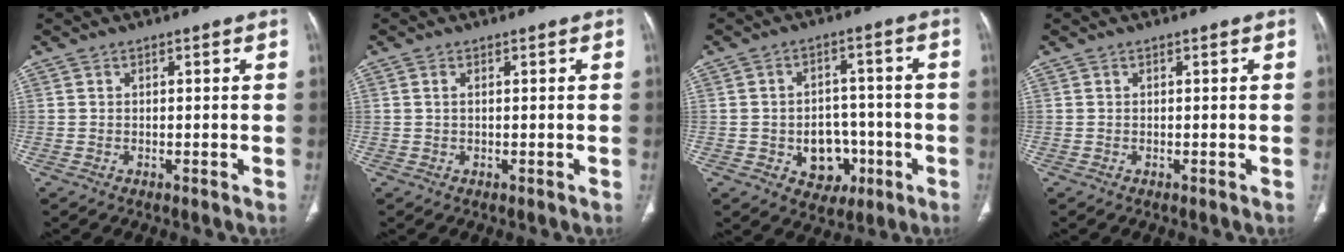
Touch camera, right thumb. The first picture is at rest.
{"total": 0.7, "force": [0.3, 0.2, 0.6], "torque": [-0.015, 0.004, 0.005]}
{"total": 9.0, "force": [-2.9, 7.0, 4.8], "torque": [-0.030, 0.027, -0.031]}
{"total": 0.0}